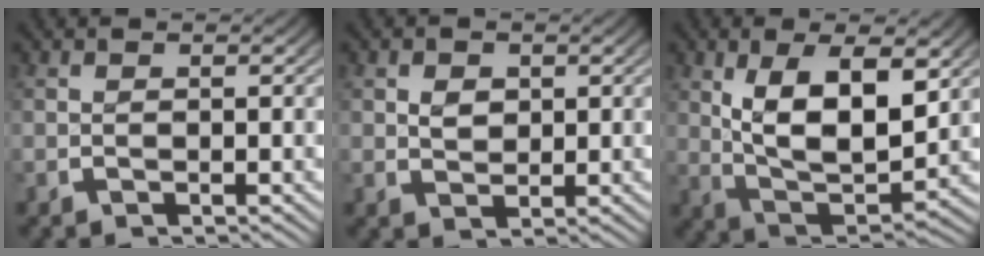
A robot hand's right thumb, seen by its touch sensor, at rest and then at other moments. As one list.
[{"total": 1.7, "force": [0.4, 1.4, 0.9], "torque": [-0.015, -0.015, 0.016]}, {"total": 9.8, "force": [0.1, 5.4, 8.2], "torque": [-0.164, -0.037, 0.020]}]